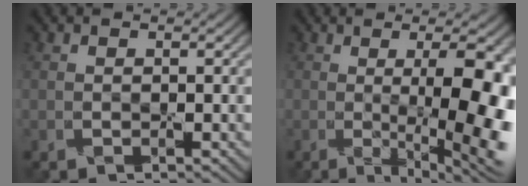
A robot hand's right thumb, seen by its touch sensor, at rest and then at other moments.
{"total": 15.1, "force": [-0.6, 4.7, 14.4], "torque": [-0.163, 0.000, -0.007]}